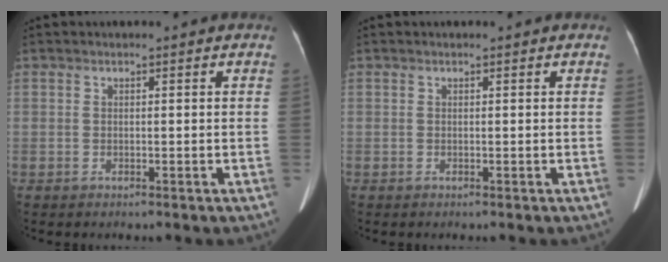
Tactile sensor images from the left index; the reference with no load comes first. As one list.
[{"total": 0.0}]